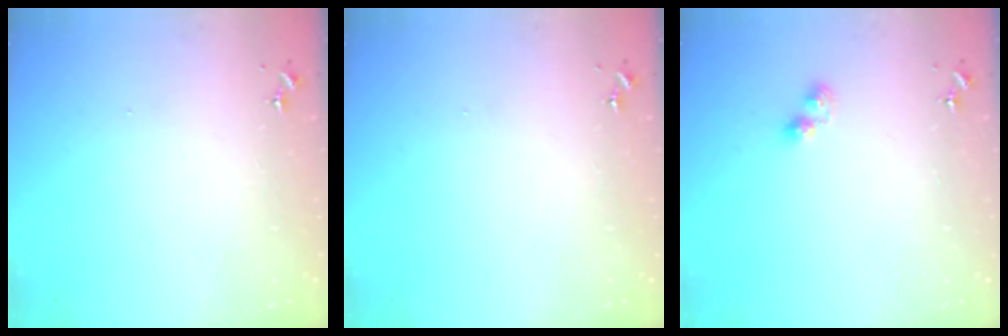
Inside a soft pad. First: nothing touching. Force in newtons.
{"total": 0.0}
{"total": 3.0, "press": 2.9, "slide": 0.4}